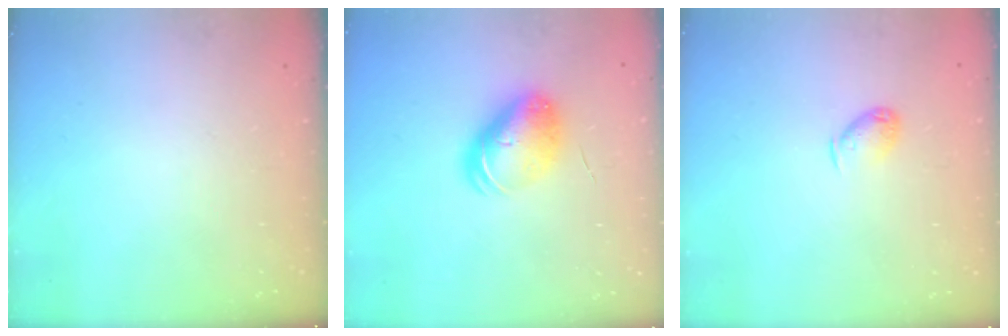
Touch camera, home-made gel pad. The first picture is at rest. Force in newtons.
{"total": 8.9, "press": 8.7, "slide": 1.5}
{"total": 6.2, "press": 6.1, "slide": 1.3}